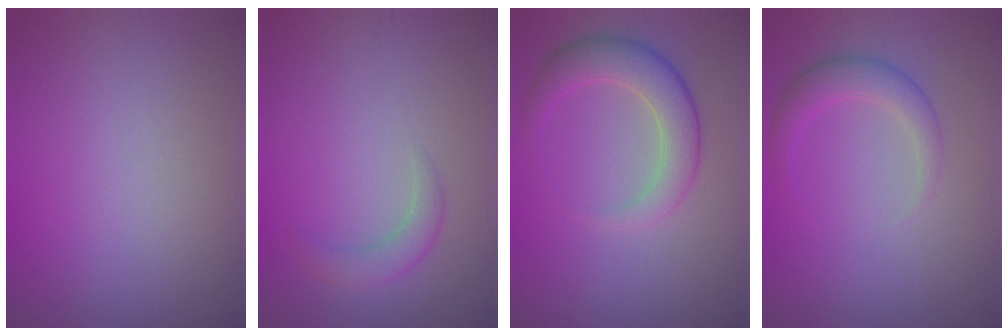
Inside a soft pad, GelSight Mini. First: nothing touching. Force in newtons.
{"total": 2.0, "press": 2.0, "slide": 0.1}
{"total": 4.6, "press": 4.6, "slide": 0.3}
{"total": 2.7, "press": 2.6, "slide": 0.4}